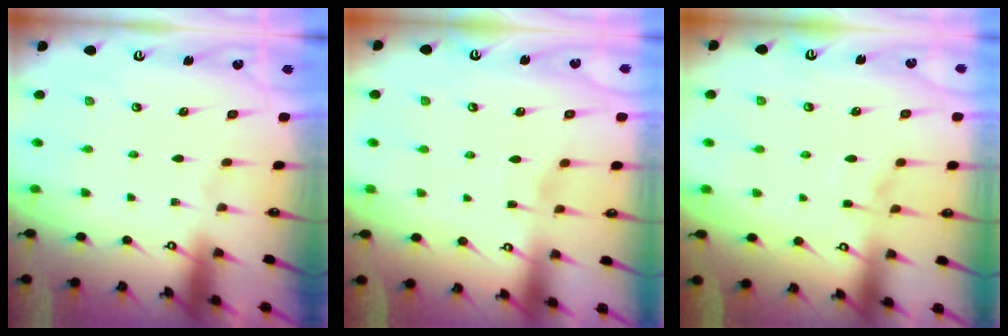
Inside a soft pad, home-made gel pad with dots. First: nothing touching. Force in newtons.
{"total": 2.6, "press": 2.6, "slide": 0.4}
{"total": 2.6, "press": 2.5, "slide": 0.6}